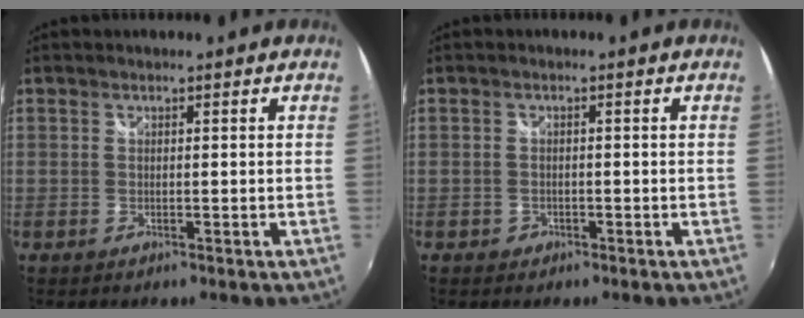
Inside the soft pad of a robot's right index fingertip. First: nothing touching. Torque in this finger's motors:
{"motor_torque": [0.00, 0.00, 0.05, -0.01]}